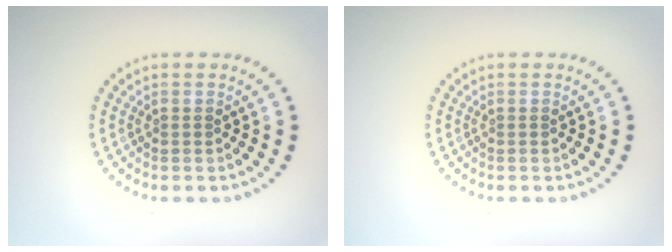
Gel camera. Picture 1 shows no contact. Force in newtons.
{"total": 0.0}